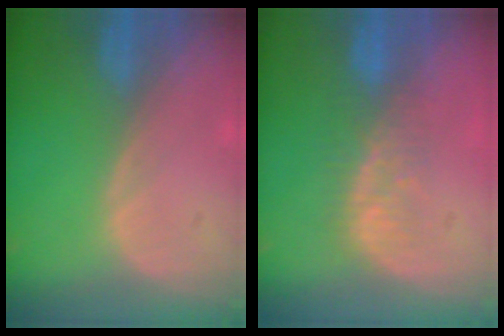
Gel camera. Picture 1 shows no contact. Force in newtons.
{"total": 5.0, "press": 4.7, "slide": 1.6}